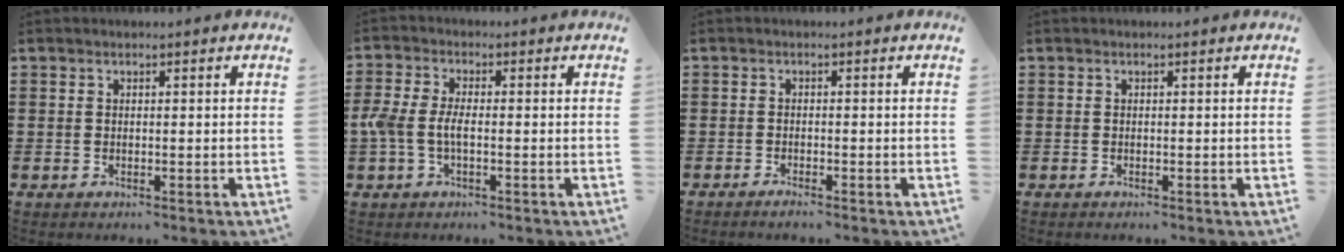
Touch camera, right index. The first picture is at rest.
{"total": 3.9, "force": [-1.0, 1.5, 3.4], "torque": [-0.089, -0.005, -0.026]}
{"total": 1.0, "force": [-0.9, 0.0, 0.3], "torque": [-0.007, -0.002, -0.017]}
{"total": 0.0}